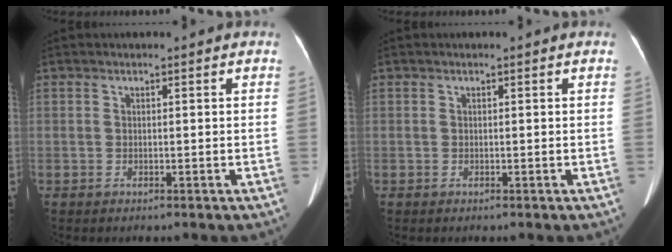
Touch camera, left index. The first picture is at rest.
{"total": 0.0}